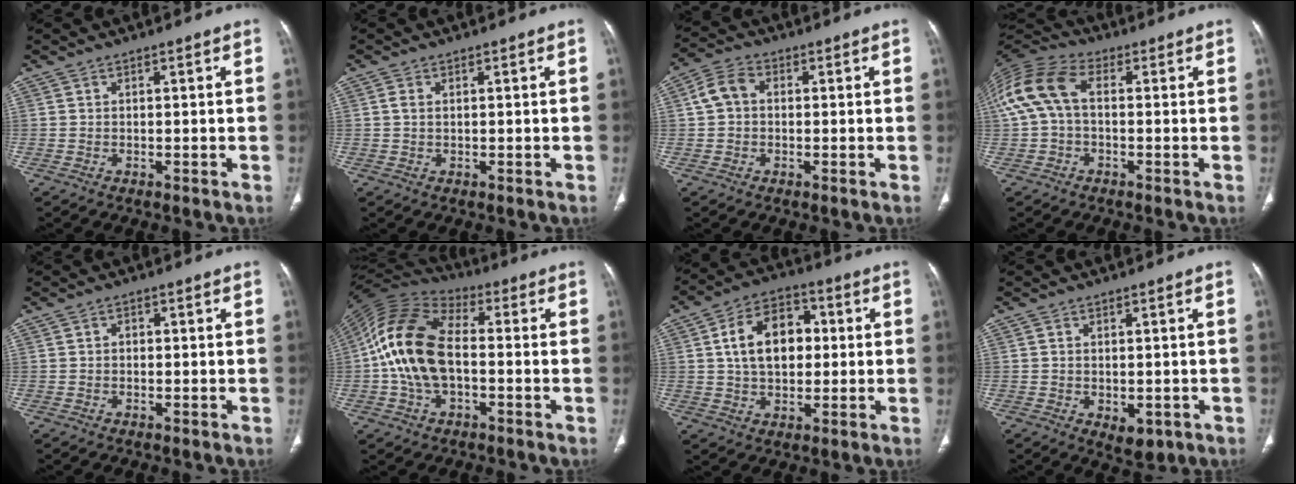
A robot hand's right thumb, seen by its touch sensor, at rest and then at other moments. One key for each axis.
{"total": 1.5, "fx": 0.3, "fy": 0.9, "fz": 1.2, "tx": -0.026, "ty": 0.002, "tz": 0.005}
{"total": 5.4, "fx": 0.4, "fy": 4.1, "fz": 3.4, "tx": -0.064, "ty": 0.019, "tz": 0.001}
{"total": 12.3, "fx": 1.0, "fy": 7.6, "fz": 9.5, "tx": -0.205, "ty": 0.036, "tz": 0.009}
{"total": 1.0, "fx": 0.0, "fy": 0.9, "fz": 0.6, "tx": -0.003, "ty": 0.004, "tz": -0.004}
{"total": 16.8, "fx": -1.0, "fy": 9.9, "fz": 13.5, "tx": -0.268, "ty": 0.030, "tz": -0.025}
{"total": 12.8, "fx": 1.8, "fy": 8.6, "fz": 9.3, "tx": -0.130, "ty": 0.015, "tz": 0.024}
{"total": 4.5, "fx": -1.2, "fy": 2.8, "fz": 3.3, "tx": -0.037, "ty": -0.001, "tz": -0.002}